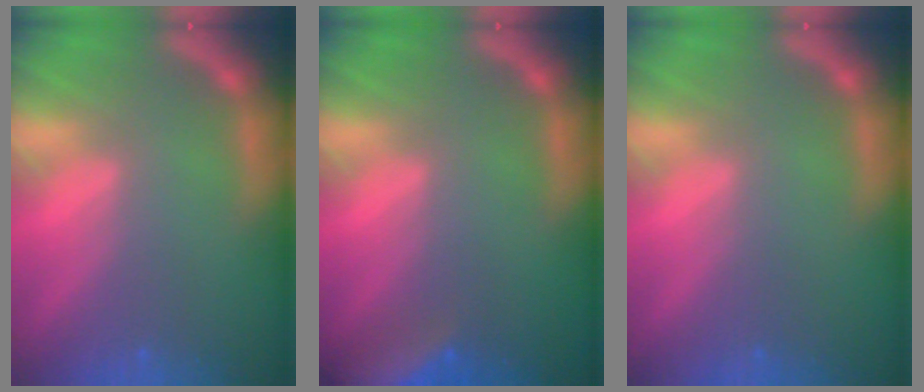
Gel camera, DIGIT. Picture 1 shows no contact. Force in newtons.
{"total": 8.0}
{"total": 0.0}